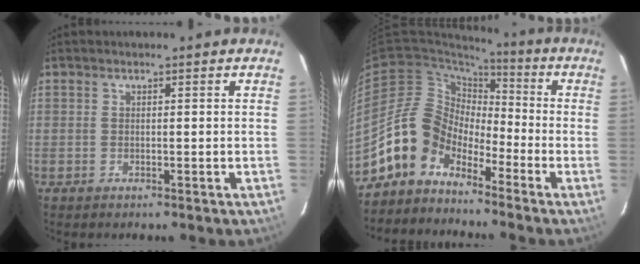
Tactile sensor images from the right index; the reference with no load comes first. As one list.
[{"total": 10.5, "force": [-7.6, 6.7, 2.9], "torque": [-0.059, 0.038, -0.158]}]